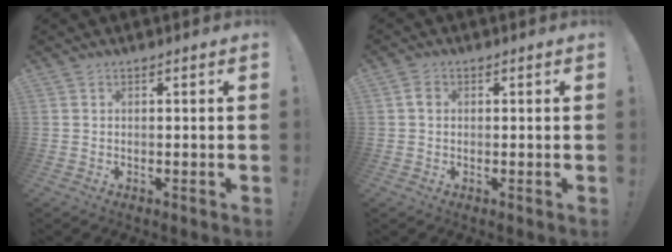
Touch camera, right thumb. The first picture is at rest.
{"total": 2.2, "force": [0.2, 1.8, 1.3], "torque": [-0.017, 0.004, 0.001]}